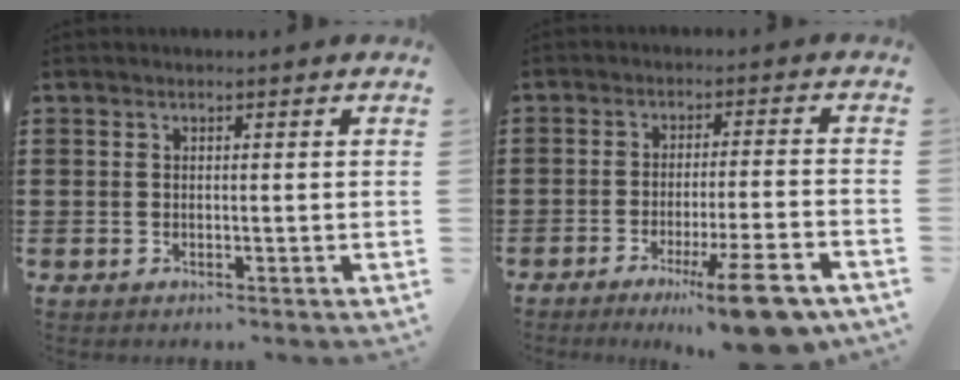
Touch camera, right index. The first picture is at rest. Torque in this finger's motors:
{"motor_torque": [0.86, -0.76, 0.01, -0.06]}